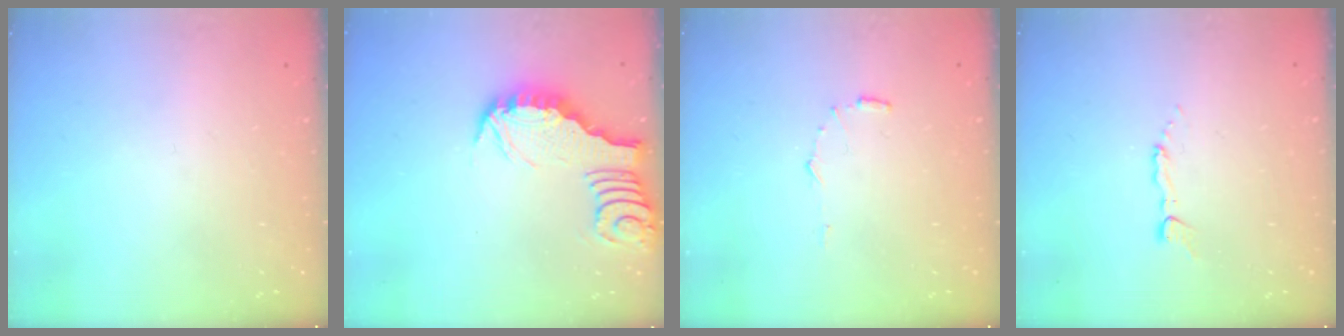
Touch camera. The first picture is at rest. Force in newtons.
{"total": 3.2, "press": 3.2, "slide": 0.4}
{"total": 5.7, "press": 5.7, "slide": 0.4}
{"total": 3.0, "press": 3.0, "slide": 0.2}